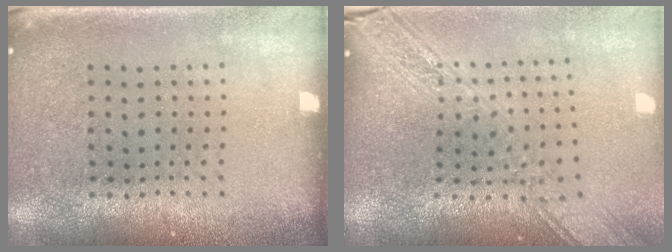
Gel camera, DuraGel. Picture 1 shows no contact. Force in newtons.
{"total": 2.8, "press": 2.2, "slide": 1.7}